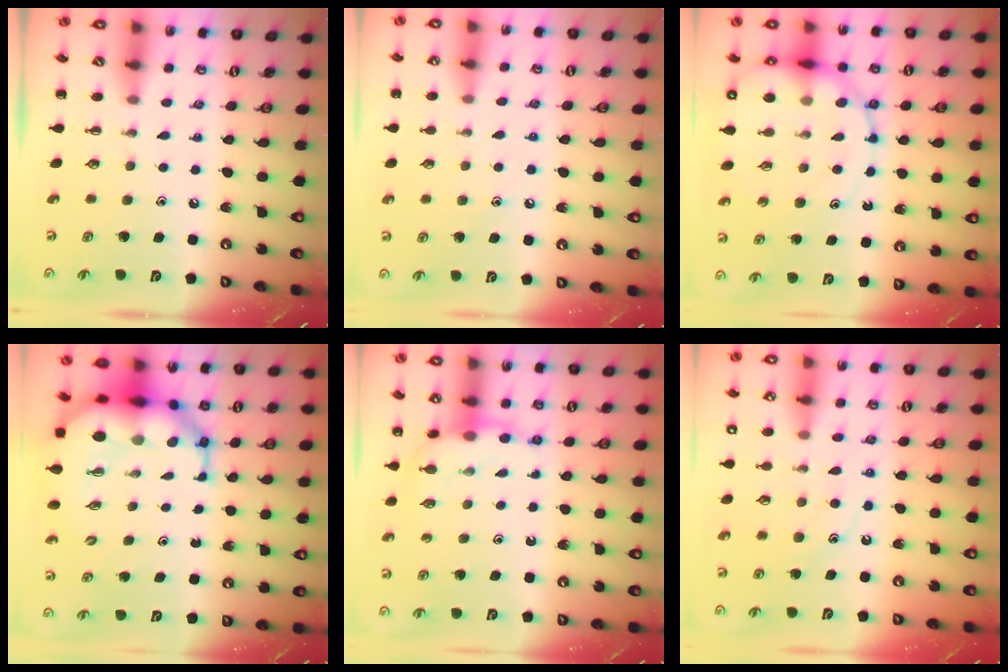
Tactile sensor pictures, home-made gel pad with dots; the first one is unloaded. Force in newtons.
{"total": 6.7, "press": 6.3, "slide": 2.1}
{"total": 16.7, "press": 16.2, "slide": 4.1}
{"total": 11.9, "press": 11.5, "slide": 3.3}
{"total": 7.5, "press": 7.5, "slide": 0.7}
{"total": 10.4, "press": 10.3, "slide": 1.4}